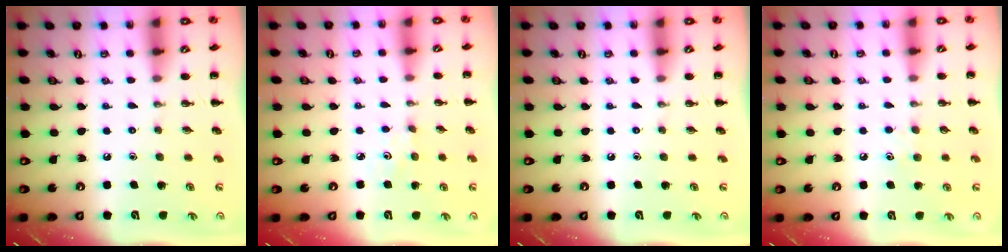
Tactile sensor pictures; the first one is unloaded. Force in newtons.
{"total": 1.4, "press": 1.3, "slide": 0.4}
{"total": 0.0}
{"total": 5.1, "press": 4.8, "slide": 1.6}